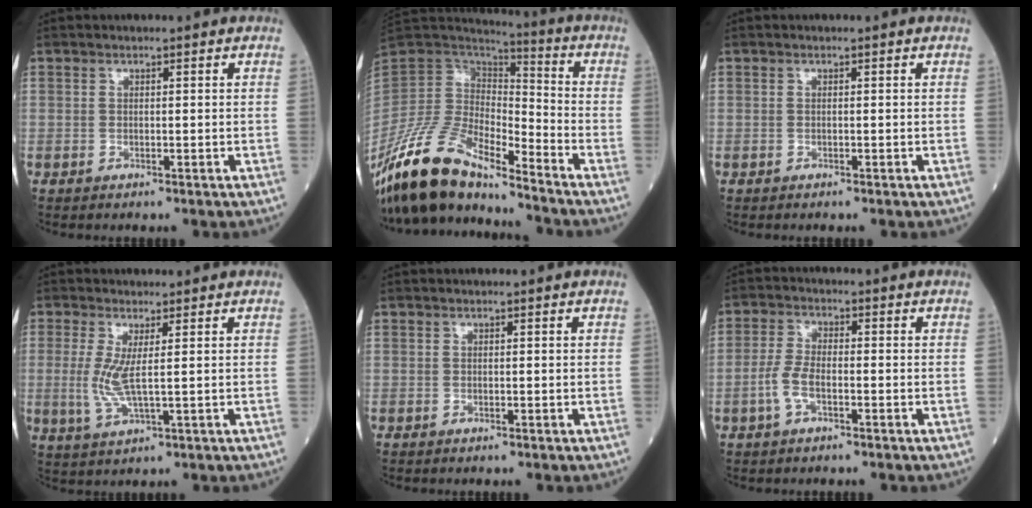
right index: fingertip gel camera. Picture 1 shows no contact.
{"total": 15.7, "force": [-13.2, 3.9, 7.5], "torque": [-0.154, 0.016, -0.255]}
{"total": 0.0}
{"total": 4.7, "force": [0.4, 0.4, 4.6], "torque": [-0.111, -0.013, 0.010]}
{"total": 0.0}
{"total": 4.2, "force": [-1.6, 1.6, 3.5], "torque": [-0.083, 0.004, -0.036]}